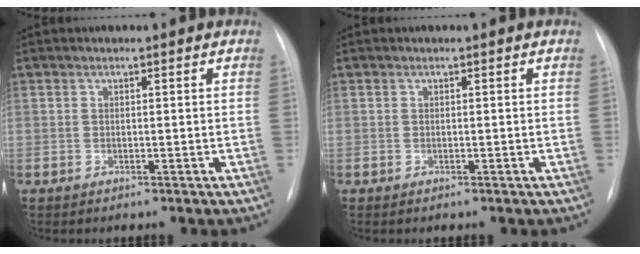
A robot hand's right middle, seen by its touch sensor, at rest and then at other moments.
{"total": 0.0}